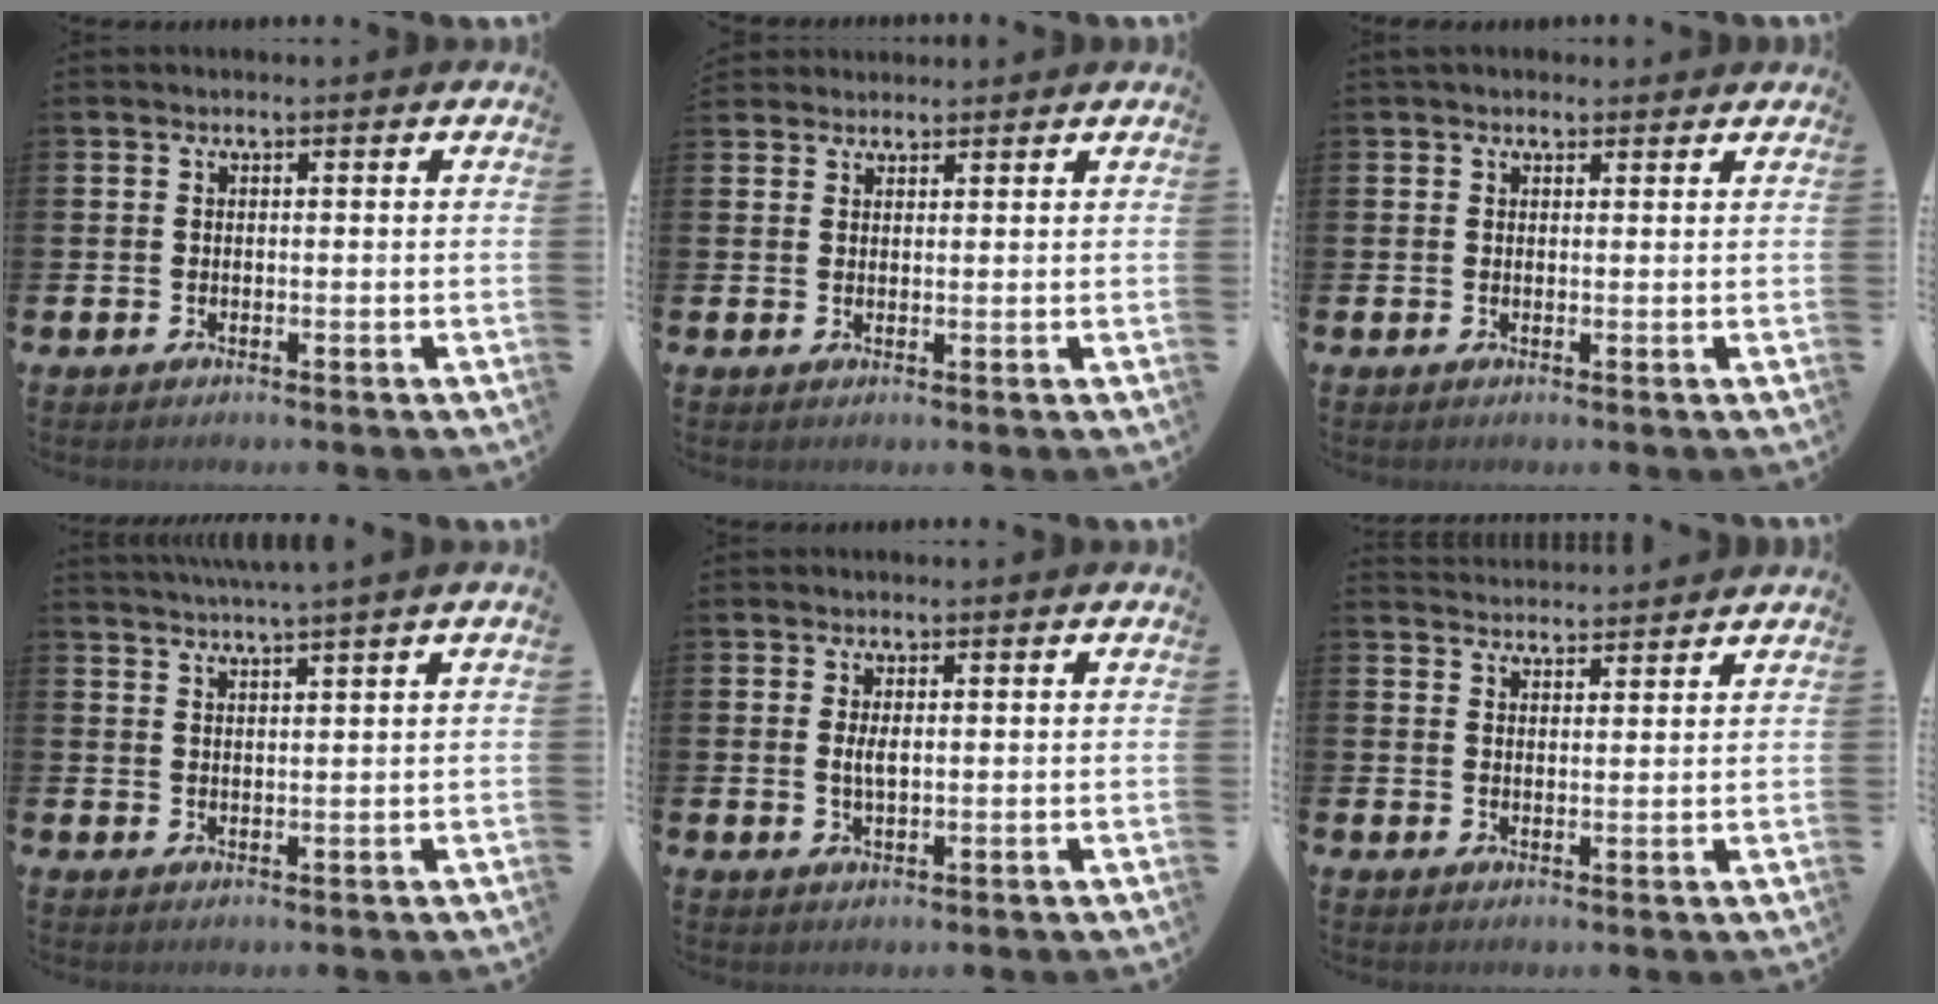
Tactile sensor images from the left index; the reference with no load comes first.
{"total": 2.1, "force": [2.0, 0.7, -0.1], "torque": [0.004, -0.006, 0.037]}
{"total": 1.5, "force": [1.2, 0.8, 0.2], "torque": [0.000, 0.006, 0.022]}
{"total": 2.7, "force": [2.5, -1.1, 0.4], "torque": [-0.017, -0.007, 0.047]}
{"total": 2.0, "force": [0.4, 0.7, 1.8], "torque": [-0.037, 0.002, 0.006]}
{"total": 3.4, "force": [3.4, 0.3, -0.3], "torque": [-0.002, -0.018, 0.062]}